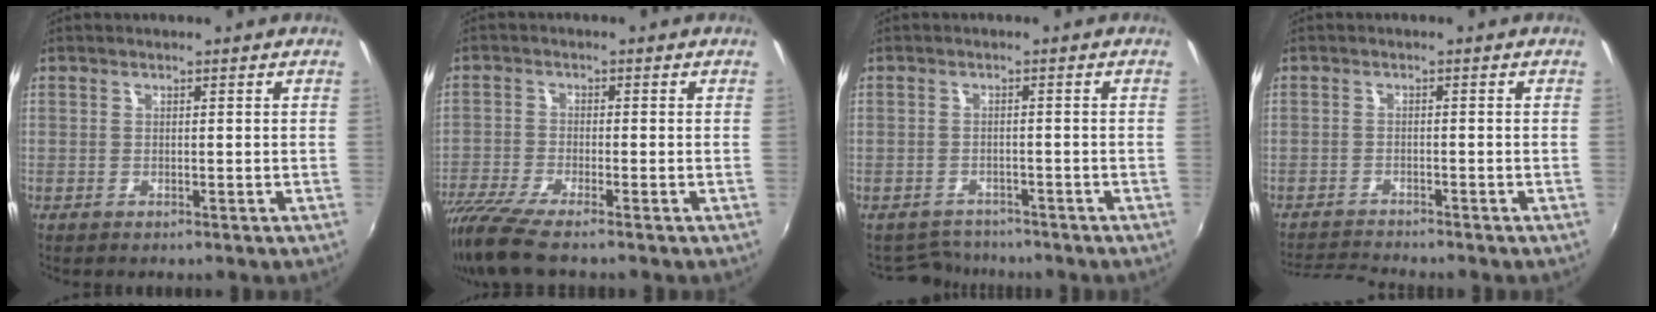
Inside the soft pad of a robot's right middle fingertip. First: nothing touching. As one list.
[{"total": 9.0, "force": [-7.3, 0.6, 5.2], "torque": [-0.128, -0.041, -0.136]}, {"total": 2.6, "force": [-2.4, 1.0, -0.4], "torque": [-0.006, 0.001, -0.044]}, {"total": 4.4, "force": [-4.4, -0.3, 0.6], "torque": [-0.032, -0.011, -0.084]}]